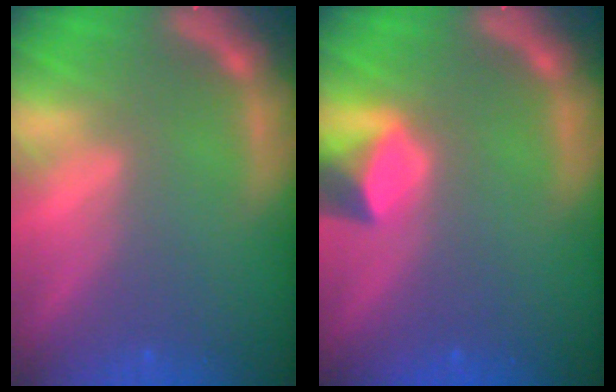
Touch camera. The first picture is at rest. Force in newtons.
{"total": 3.0}